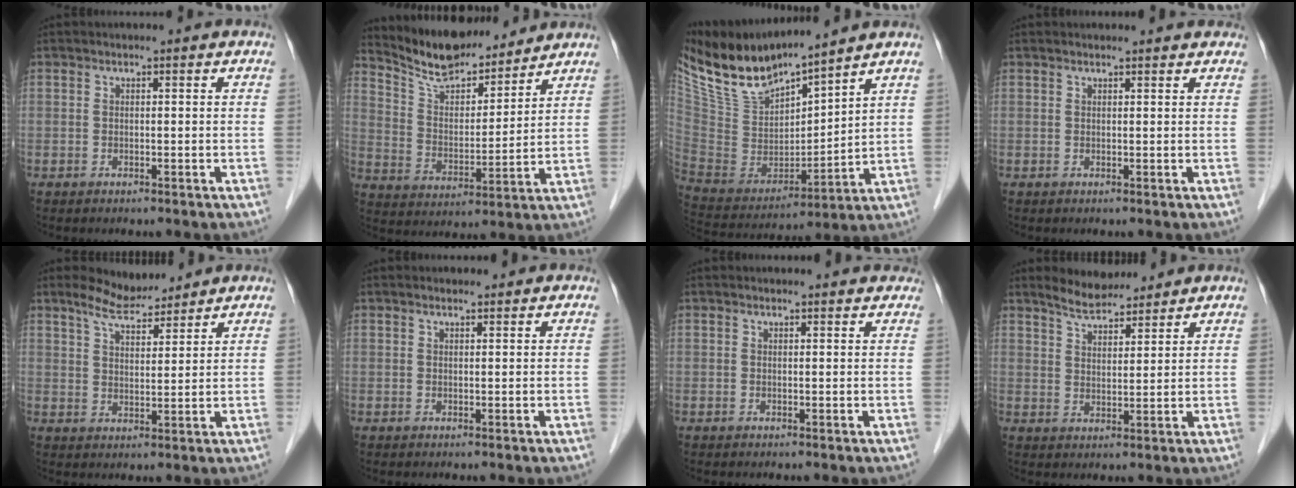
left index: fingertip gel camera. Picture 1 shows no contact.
{"total": 11.6, "force": [11.0, 2.4, 2.9], "torque": [-0.058, 0.006, 0.203]}
{"total": 15.2, "force": [13.7, 2.0, 6.4], "torque": [-0.142, 0.001, 0.276]}
{"total": 3.7, "force": [3.5, 0.8, 0.8], "torque": [-0.009, 0.017, 0.033]}
{"total": 5.6, "force": [5.2, 1.0, 1.8], "torque": [-0.045, 0.012, 0.100]}
{"total": 1.1, "force": [1.0, 0.4, 0.4], "torque": [-0.015, 0.009, 0.016]}
{"total": 4.3, "force": [4.1, 1.1, 0.8], "torque": [-0.003, 0.012, 0.034]}
{"total": 5.6, "force": [5.3, 1.2, 1.5], "torque": [-0.040, 0.013, 0.100]}